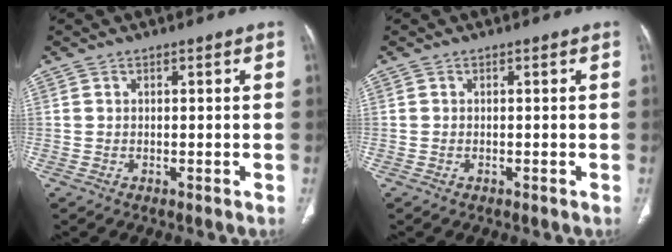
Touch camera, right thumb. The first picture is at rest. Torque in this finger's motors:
{"motor_torque": [0.28, -0.28, -0.40, -0.11, 0.03]}